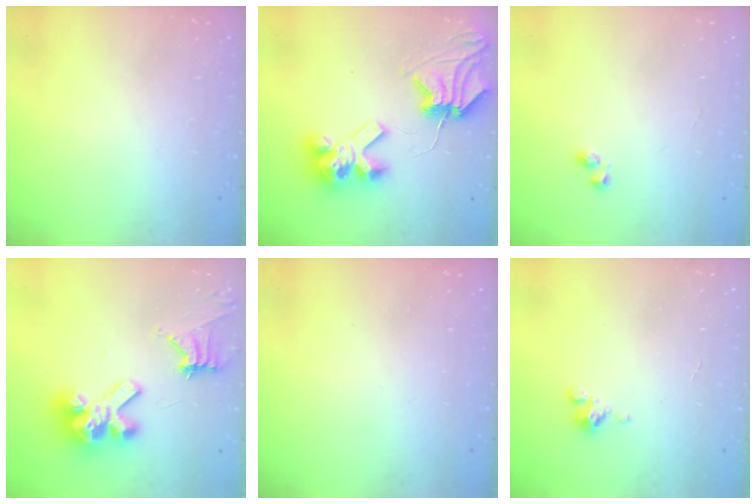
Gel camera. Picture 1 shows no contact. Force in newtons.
{"total": 9.6, "press": 9.5, "slide": 0.9}
{"total": 2.5, "press": 2.2, "slide": 1.3}
{"total": 13.0, "press": 12.9, "slide": 1.6}
{"total": 0.0}
{"total": 2.5, "press": 2.5, "slide": 0.3}